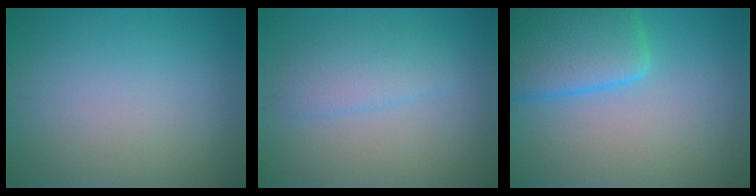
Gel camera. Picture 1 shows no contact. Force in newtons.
{"total": 2.6, "press": 2.6, "slide": 0.1}
{"total": 7.1, "press": 7.1, "slide": 0.4}